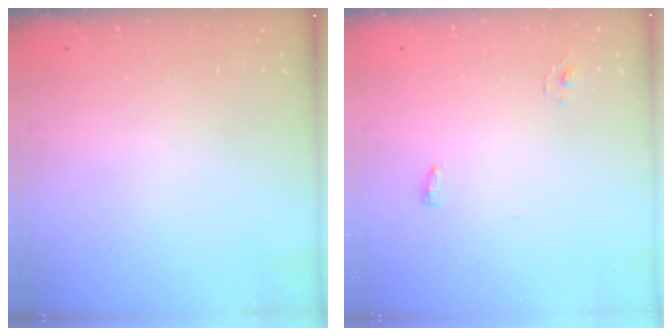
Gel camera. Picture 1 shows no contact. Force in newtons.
{"total": 4.1, "press": 3.5, "slide": 2.2}